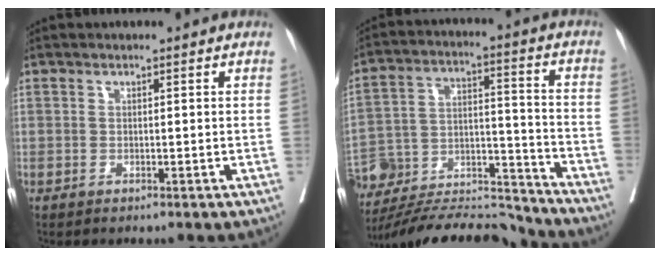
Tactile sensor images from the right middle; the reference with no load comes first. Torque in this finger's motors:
{"motor_torque": [0.49, -1.63, 0.33, 0.14]}